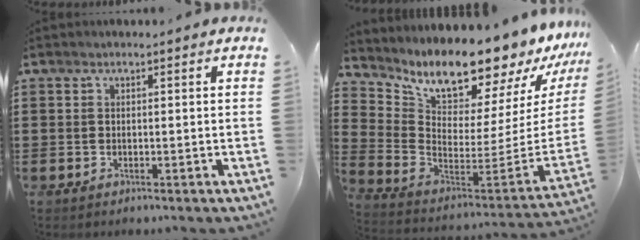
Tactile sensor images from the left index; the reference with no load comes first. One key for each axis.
{"total": 11.7, "fx": 10.7, "fy": 2.2, "fz": 4.3, "tx": -0.106, "ty": -0.101, "tz": 0.177}